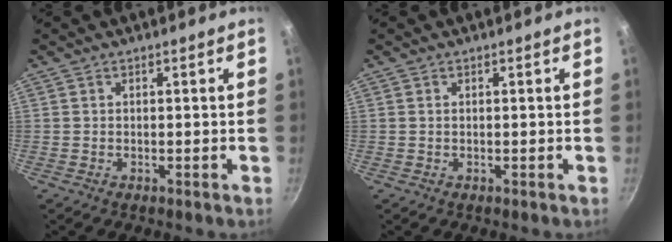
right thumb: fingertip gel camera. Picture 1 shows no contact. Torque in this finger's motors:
{"motor_torque": [-0.21, 0.02, 0.23, 0.12, 0.03]}